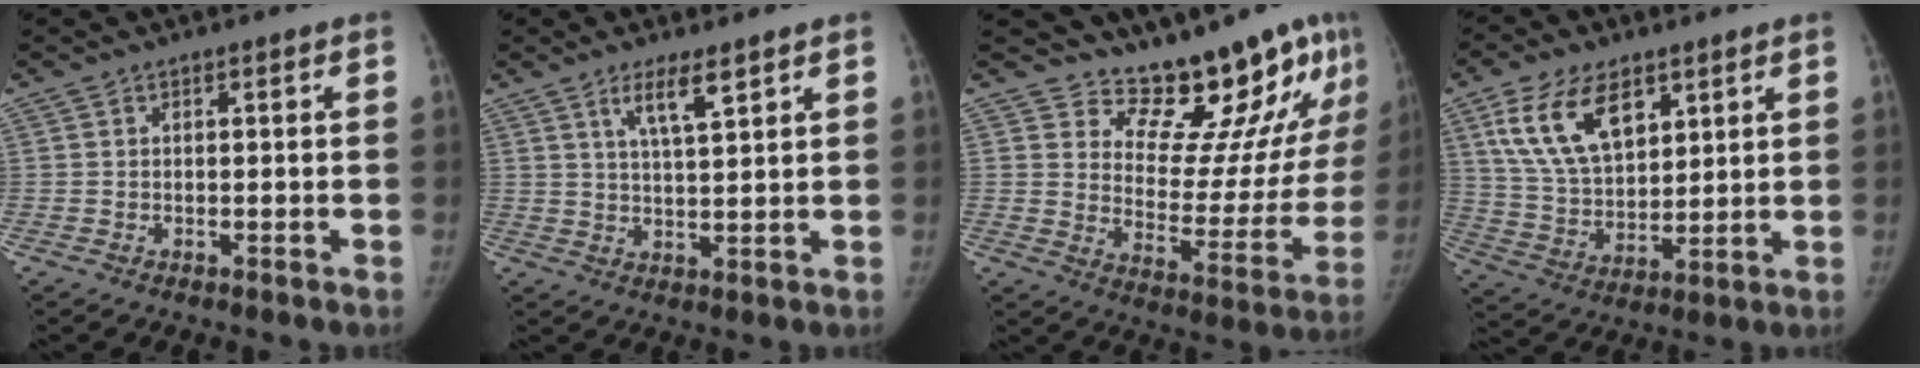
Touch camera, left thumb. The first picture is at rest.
{"total": 5.5, "force": [3.4, 1.0, 4.2], "torque": [-0.072, -0.021, 0.064]}
{"total": 17.2, "force": [15.3, 5.4, 5.7], "torque": [-0.018, -0.143, 0.207]}
{"total": 15.2, "force": [7.5, 8.4, 10.1], "torque": [-0.162, -0.027, 0.152]}